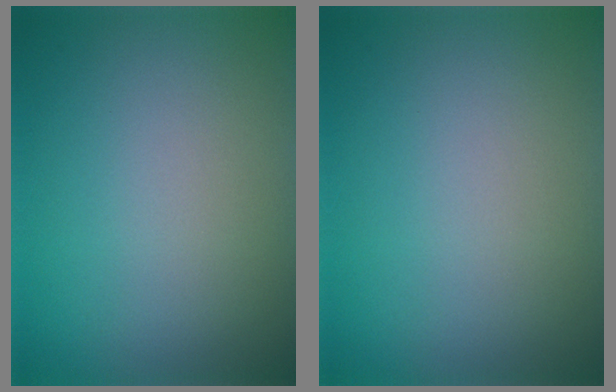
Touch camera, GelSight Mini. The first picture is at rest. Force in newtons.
{"total": 0.0}